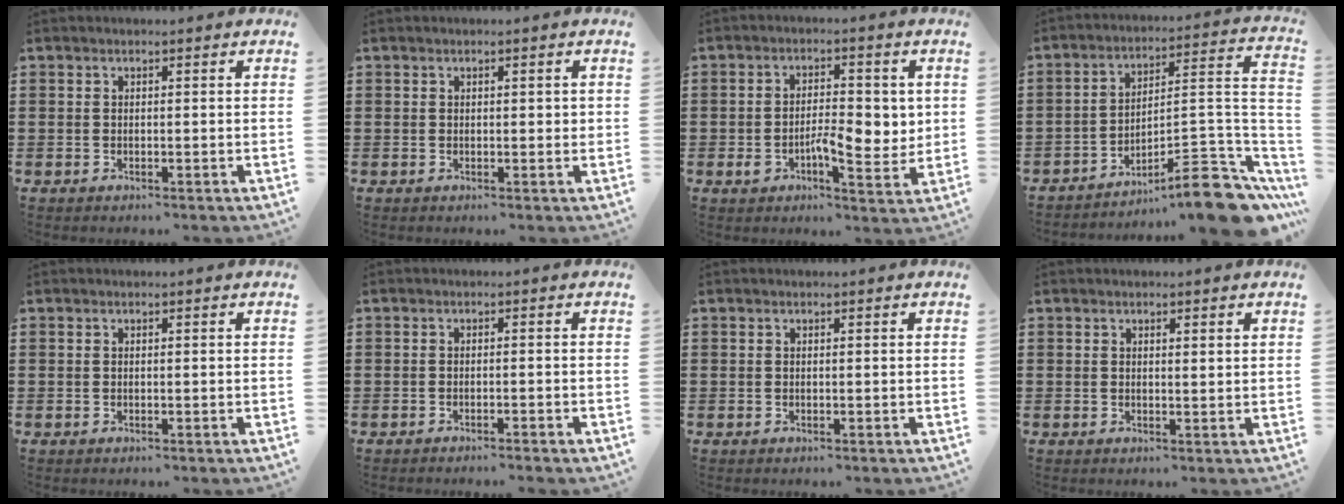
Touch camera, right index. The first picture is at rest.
{"total": 0.6, "force": [0.2, 0.3, 0.5], "torque": [-0.010, 0.004, 0.002]}
{"total": 7.1, "force": [-1.1, 3.5, 6.1], "torque": [-0.081, 0.005, -0.023]}
{"total": 11.8, "force": [-9.1, 2.8, 7.0], "torque": [-0.083, 0.031, -0.164]}
{"total": 0.0}
{"total": 1.2, "force": [-1.1, -0.3, 0.2], "torque": [-0.004, 0.001, -0.023]}
{"total": 0.0}
{"total": 0.6, "force": [0.5, 0.1, 0.4], "torque": [-0.009, 0.001, 0.010]}